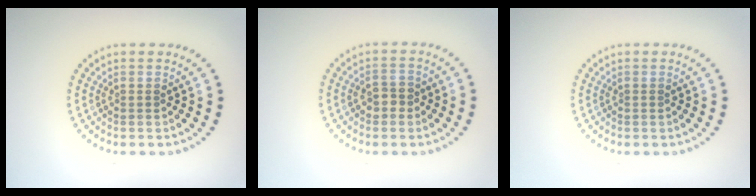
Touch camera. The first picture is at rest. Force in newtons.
{"total": 1.6, "press": 1.6, "slide": 0.3}
{"total": 0.0}